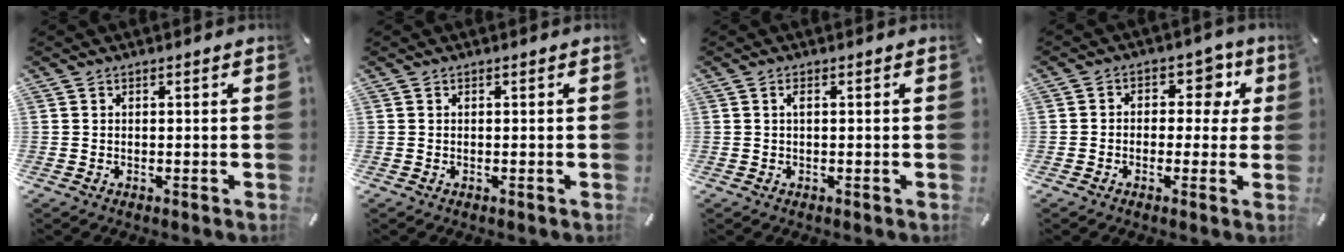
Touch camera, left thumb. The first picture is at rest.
{"total": 0.0}
{"total": 1.1, "force": [0.1, 0.2, 1.1], "torque": [-0.021, 0.002, 0.002]}
{"total": 6.6, "force": [0.8, 5.4, 3.8], "torque": [-0.042, 0.001, 0.006]}